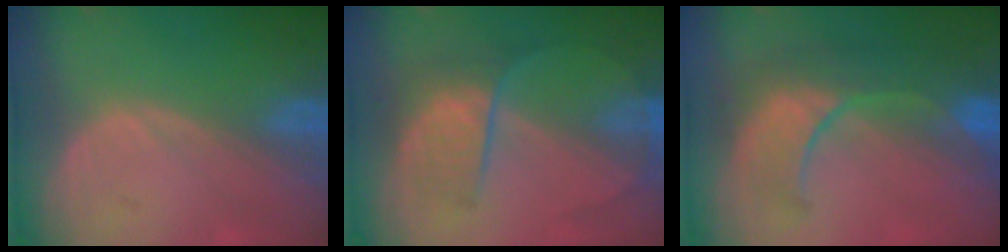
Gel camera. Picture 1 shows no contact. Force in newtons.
{"total": 6.7, "press": 6.5, "slide": 1.6}
{"total": 9.9, "press": 9.3, "slide": 3.5}